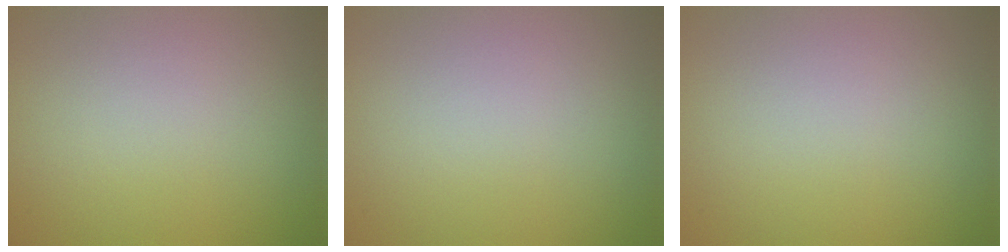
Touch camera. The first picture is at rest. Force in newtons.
{"total": 0.0}
{"total": 0.0}